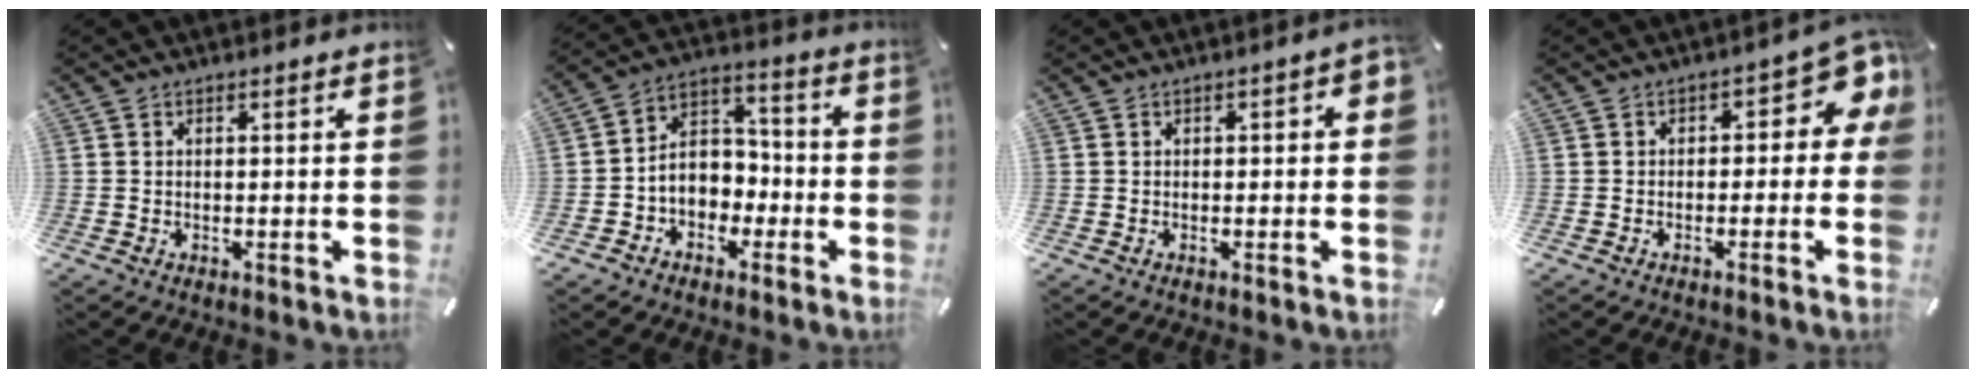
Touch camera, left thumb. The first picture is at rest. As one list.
[{"total": 8.4, "force": [-2.4, 7.6, 2.9], "torque": [-0.055, 0.014, -0.045]}, {"total": 1.9, "force": [-0.6, 1.1, 1.5], "torque": [-0.024, 0.006, -0.013]}, {"total": 6.8, "force": [1.5, 4.1, 5.2], "torque": [-0.062, -0.013, 0.020]}]